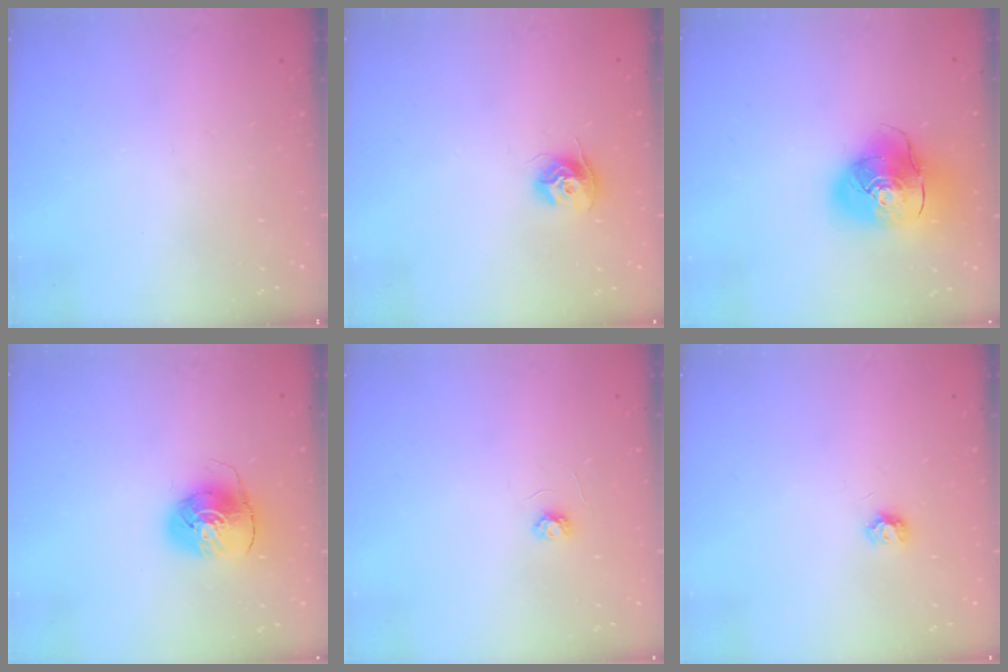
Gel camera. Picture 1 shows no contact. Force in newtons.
{"total": 9.7, "press": 9.7, "slide": 0.5}
{"total": 17.0, "press": 16.8, "slide": 2.6}
{"total": 7.9, "press": 7.9, "slide": 0.7}
{"total": 3.1, "press": 3.1, "slide": 0.3}
{"total": 5.3, "press": 5.2, "slide": 0.4}